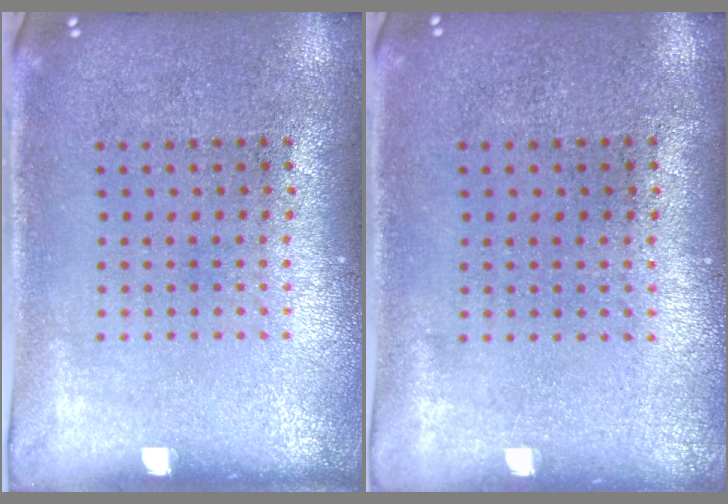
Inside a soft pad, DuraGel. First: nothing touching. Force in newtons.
{"total": 0.0}